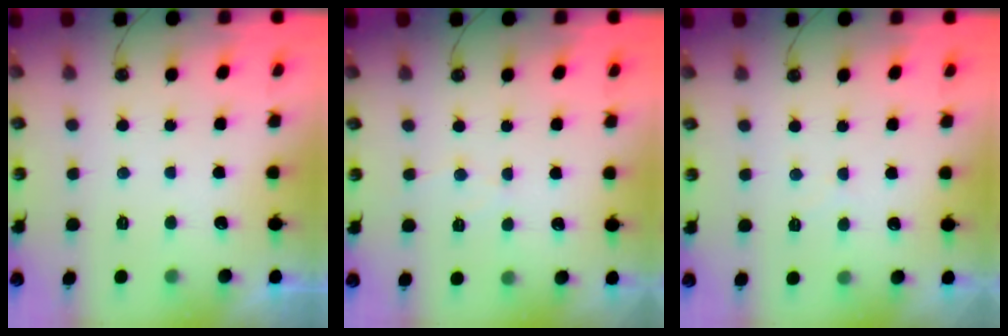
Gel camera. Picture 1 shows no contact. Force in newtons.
{"total": 5.0, "press": 5.0, "slide": 0.3}
{"total": 3.6, "press": 3.6, "slide": 0.6}